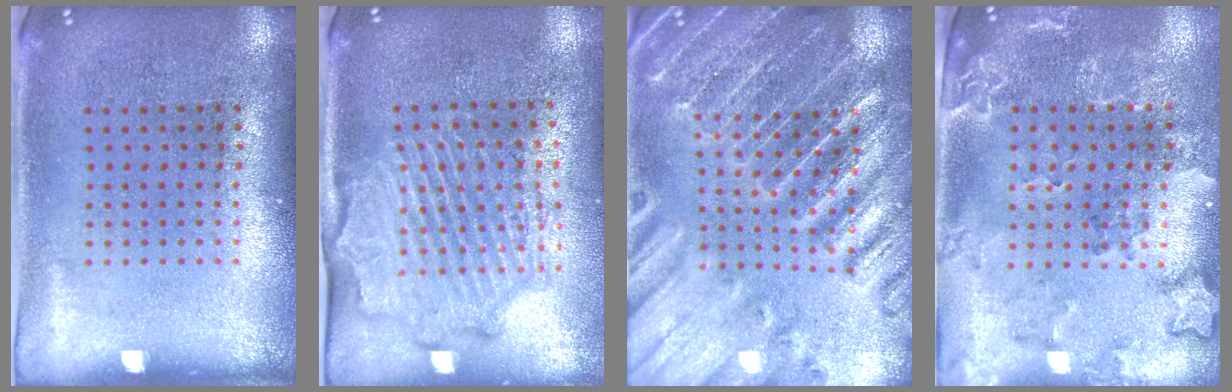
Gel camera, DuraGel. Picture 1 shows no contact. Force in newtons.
{"total": 2.1, "press": 2.1, "slide": 0.4}
{"total": 3.6, "press": 3.5, "slide": 1.0}
{"total": 2.0, "press": 1.9, "slide": 0.7}